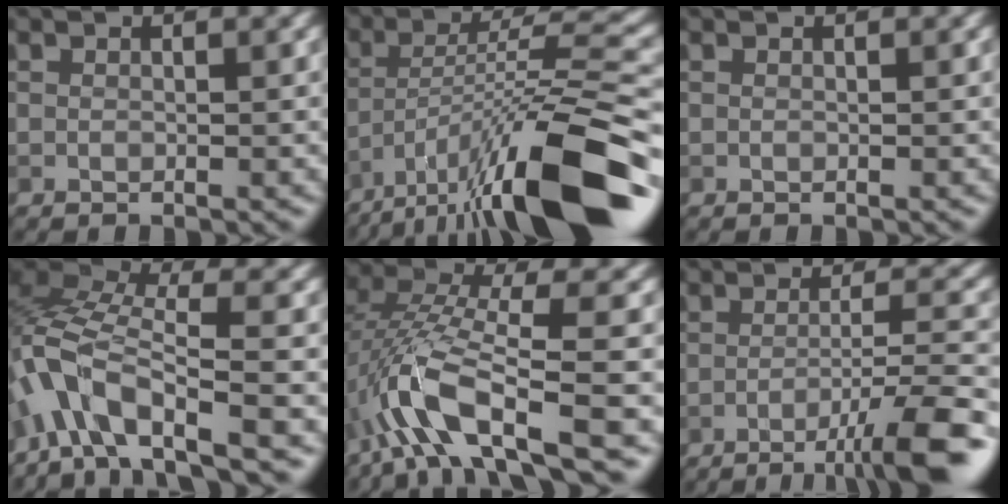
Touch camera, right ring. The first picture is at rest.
{"total": 14.5, "force": [-8.4, 3.6, 11.2], "torque": [-0.184, 0.004, -0.144]}
{"total": 0.0}
{"total": 8.5, "force": [-4.2, 3.2, 6.7], "torque": [-0.127, 0.015, -0.095]}
{"total": 9.4, "force": [-4.1, 2.6, 8.0], "torque": [-0.163, 0.016, -0.083]}
{"total": 8.3, "force": [-4.6, 1.1, 6.8], "torque": [-0.092, 0.011, -0.072]}